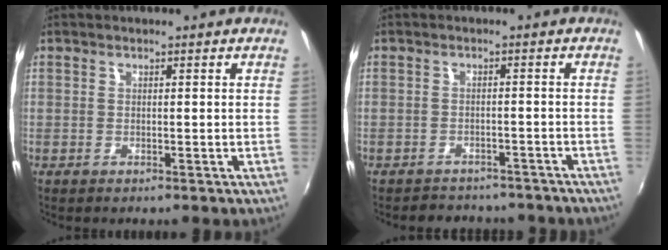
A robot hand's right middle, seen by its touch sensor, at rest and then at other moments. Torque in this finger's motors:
{"motor_torque": [0.08, -0.09, 0.02, 0.01]}